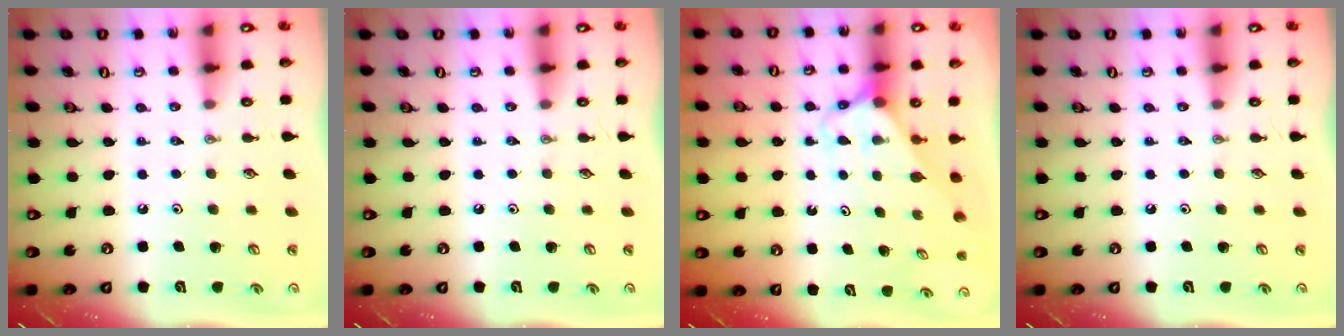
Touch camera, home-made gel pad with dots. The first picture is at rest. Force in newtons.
{"total": 0.0}
{"total": 3.0, "press": 3.0, "slide": 0.2}
{"total": 0.0}